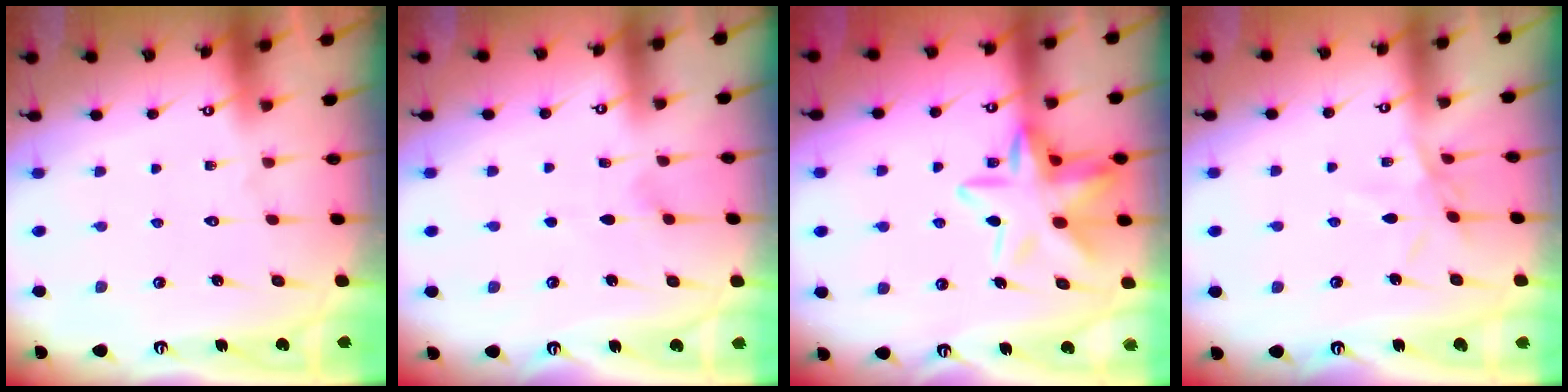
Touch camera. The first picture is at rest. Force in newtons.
{"total": 3.4, "press": 3.0, "slide": 1.5}
{"total": 14.5, "press": 14.5, "slide": 0.9}
{"total": 5.1, "press": 5.0, "slide": 0.7}